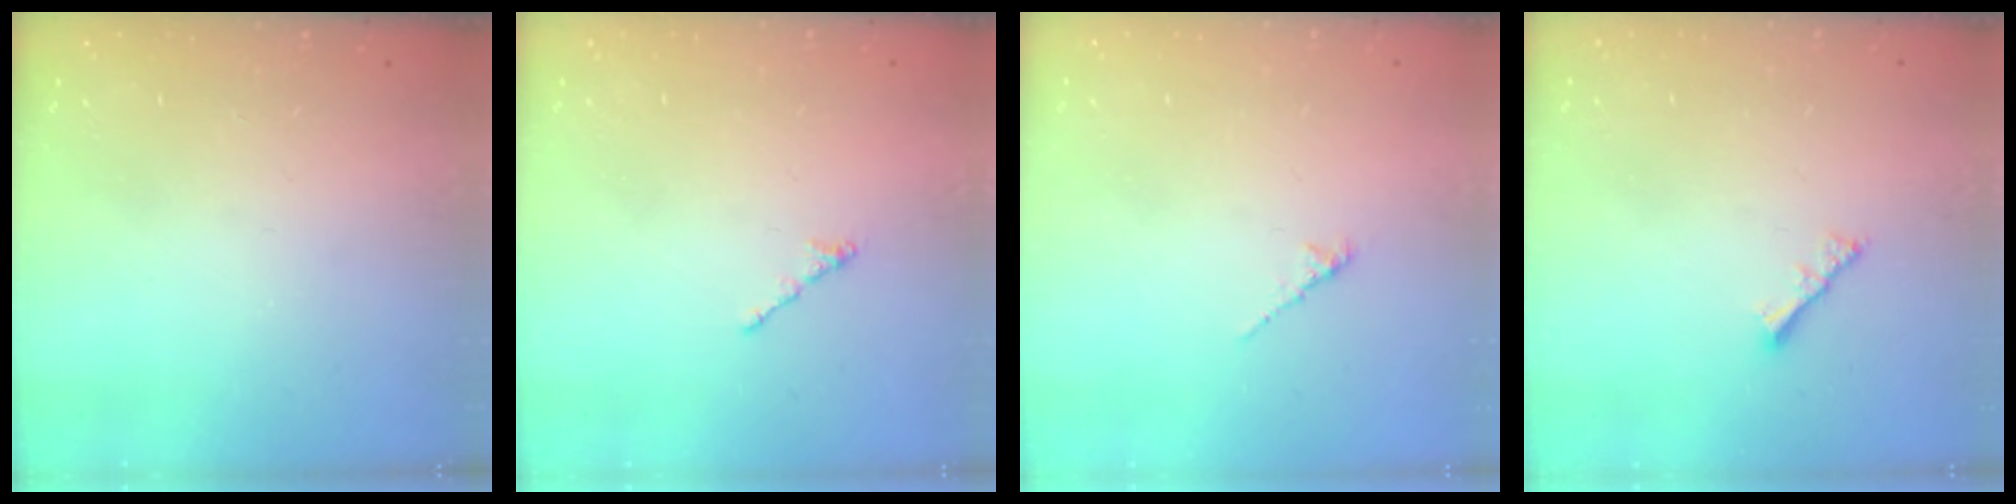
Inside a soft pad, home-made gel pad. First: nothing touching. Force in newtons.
{"total": 0.5, "press": 0.4, "slide": 0.3}
{"total": 1.6, "press": 1.5, "slide": 0.5}
{"total": 2.5, "press": 2.4, "slide": 0.5}